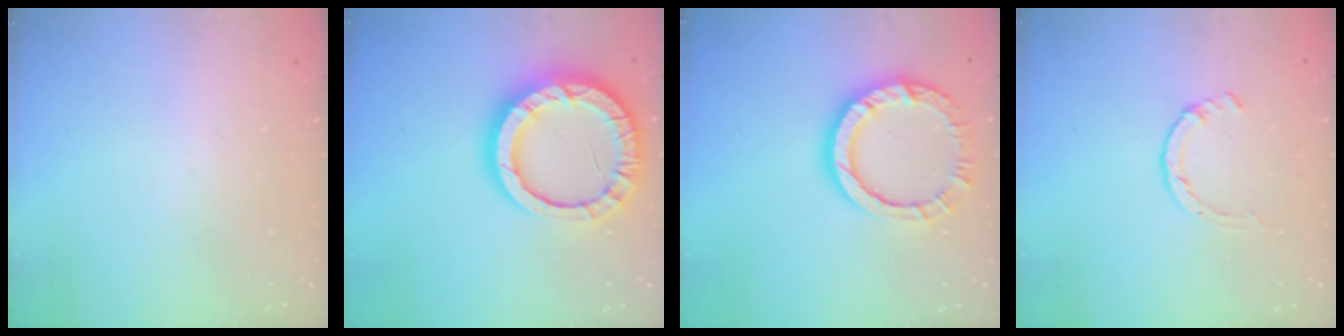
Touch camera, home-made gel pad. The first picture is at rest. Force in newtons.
{"total": 17.2, "press": 17.1, "slide": 1.5}
{"total": 11.6, "press": 11.6, "slide": 0.8}
{"total": 1.4, "press": 1.4, "slide": 0.3}